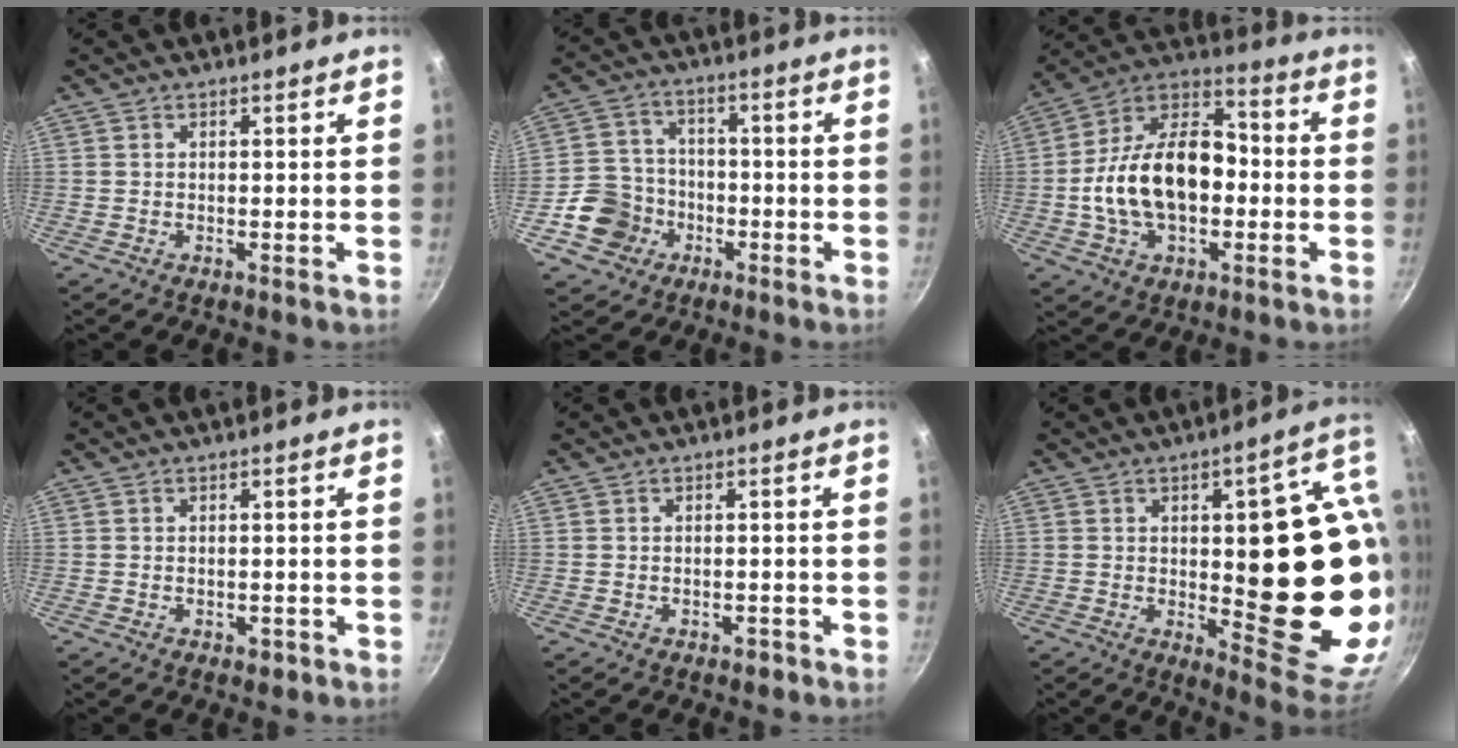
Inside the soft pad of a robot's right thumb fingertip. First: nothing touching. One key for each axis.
{"total": 9.5, "fx": -3.8, "fy": 8.2, "fz": 2.8, "tx": -0.027, "ty": 0.037, "tz": -0.076}
{"total": 19.8, "fx": -2.2, "fy": 12.6, "fz": 15.1, "tx": -0.240, "ty": 0.047, "tz": -0.051}
{"total": 1.8, "fx": -0.8, "fy": 1.2, "fz": 1.2, "tx": -0.016, "ty": 0.001, "tz": -0.008}
{"total": 1.6, "fx": -0.9, "fy": 0.9, "fz": 0.9, "tx": -0.011, "ty": 0.008, "tz": -0.009}
{"total": 24.7, "fx": 0.0, "fy": 9.4, "fz": 22.8, "tx": -0.241, "ty": -0.014, "tz": 0.011}